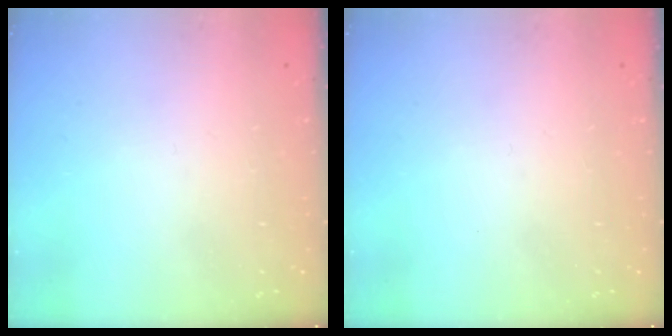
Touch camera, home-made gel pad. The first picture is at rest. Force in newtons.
{"total": 0.0}